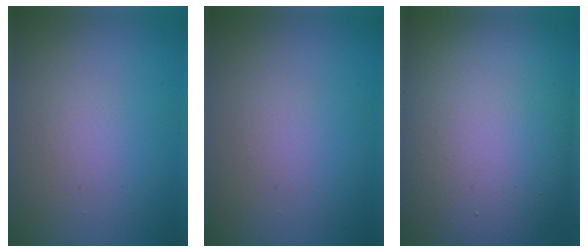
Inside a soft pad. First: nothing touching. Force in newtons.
{"total": 0.6, "press": 0.6, "slide": 0.1}
{"total": 16.5, "press": 16.5, "slide": 0.9}